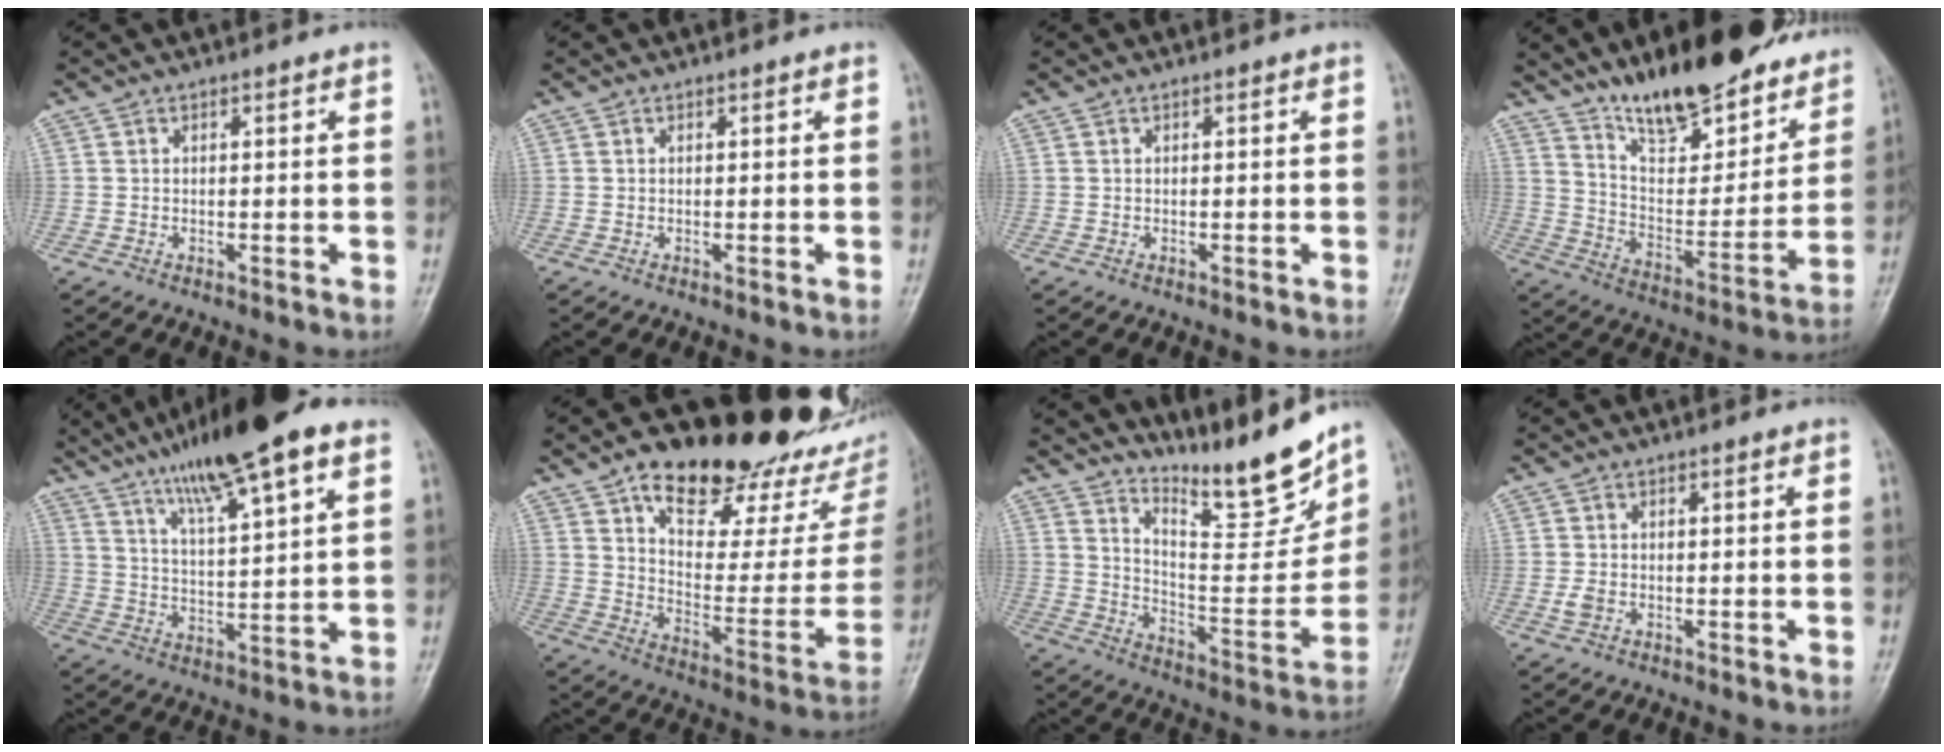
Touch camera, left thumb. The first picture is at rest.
{"total": 0.0}
{"total": 0.0}
{"total": 23.0, "force": [17.6, 8.2, 12.3], "torque": [-0.133, -0.089, 0.280]}
{"total": 17.1, "force": [10.7, 3.1, 13.0], "torque": [-0.205, -0.028, 0.180]}
{"total": 33.2, "force": [21.0, 14.0, 21.5], "torque": [-0.269, -0.057, 0.301]}
{"total": 15.9, "force": [13.4, 2.9, 8.1], "torque": [-0.087, -0.102, 0.226]}
{"total": 1.7, "force": [-0.3, 1.1, 1.2], "torque": [-0.026, 0.001, -0.006]}